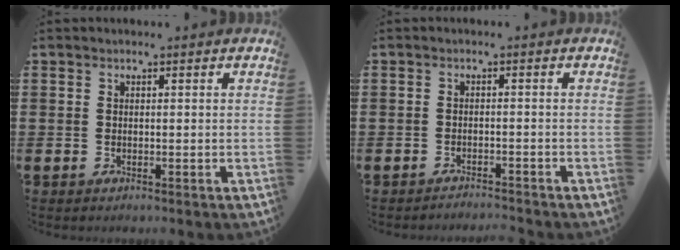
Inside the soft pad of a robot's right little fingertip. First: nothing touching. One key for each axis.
{"total": 1.4, "fx": -1.4, "fy": -0.2, "fz": -0.1, "tx": -0.001, "ty": 0.004, "tz": -0.029}